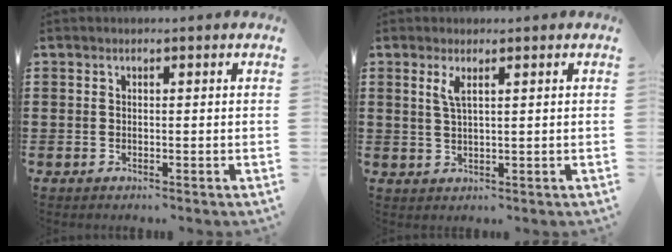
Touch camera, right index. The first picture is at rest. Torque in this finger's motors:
{"motor_torque": [0.15, -0.12, 0.11, 0.07]}